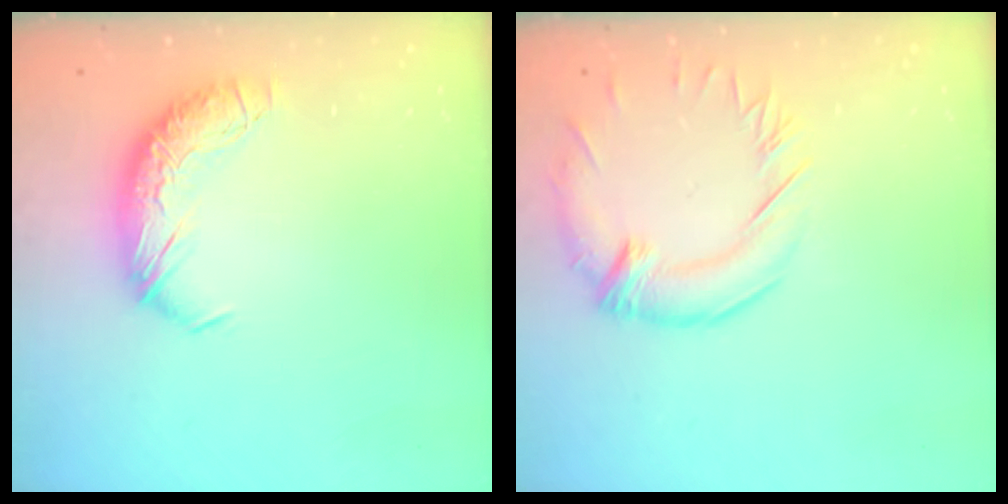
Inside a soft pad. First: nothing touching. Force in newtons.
{"total": 2.1, "press": 1.3, "slide": 1.6}